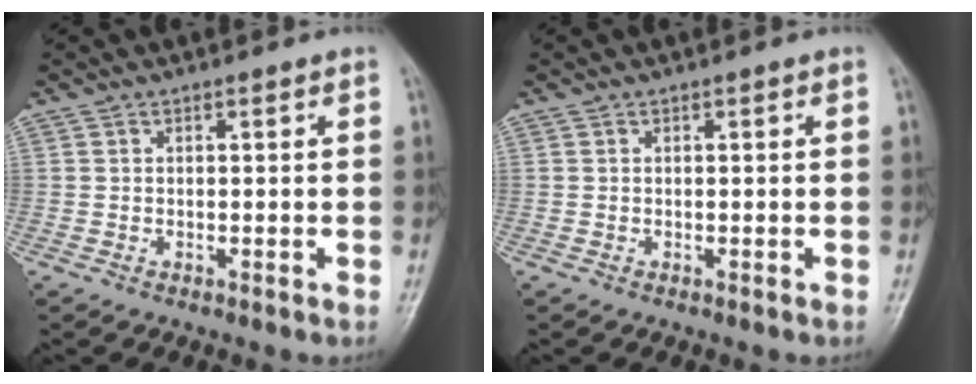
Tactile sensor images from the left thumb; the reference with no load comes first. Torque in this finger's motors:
{"motor_torque": [-0.01, 0.01, -0.02, -0.03, 0.00]}